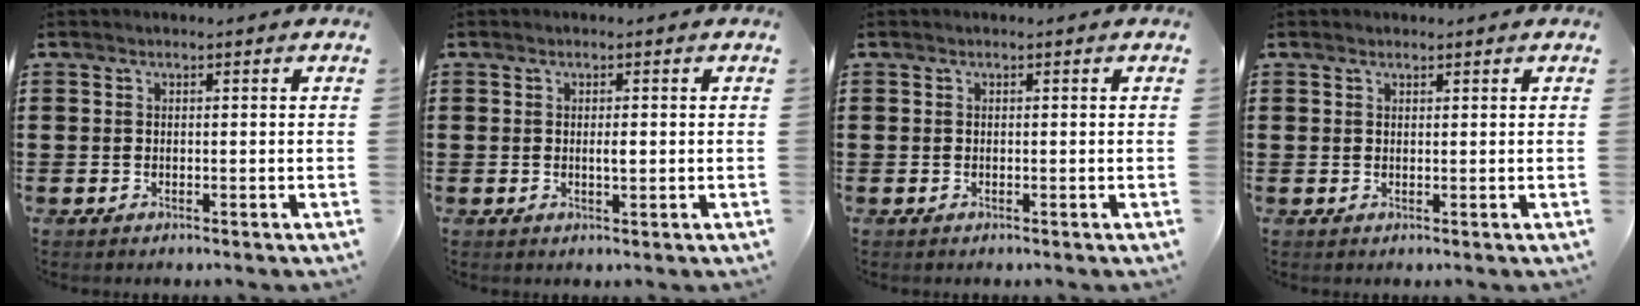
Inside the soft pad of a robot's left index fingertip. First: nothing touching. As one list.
[{"total": 1.5, "force": [0.1, 0.3, 1.4], "torque": [-0.028, -0.002, 0.002]}, {"total": 0.0}, {"total": 0.8, "force": [0.7, 0.3, 0.2], "torque": [-0.005, 0.002, 0.014]}]